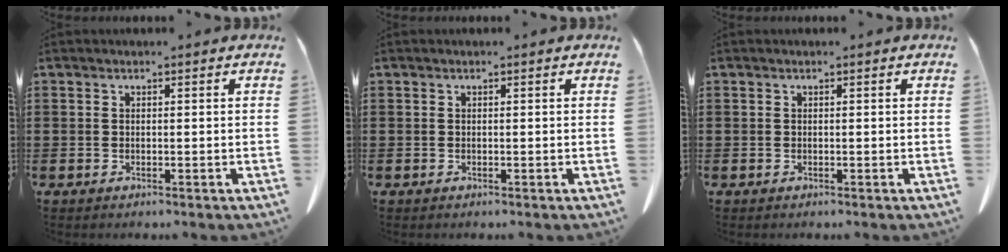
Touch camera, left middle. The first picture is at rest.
{"total": 0.0}
{"total": 0.0}